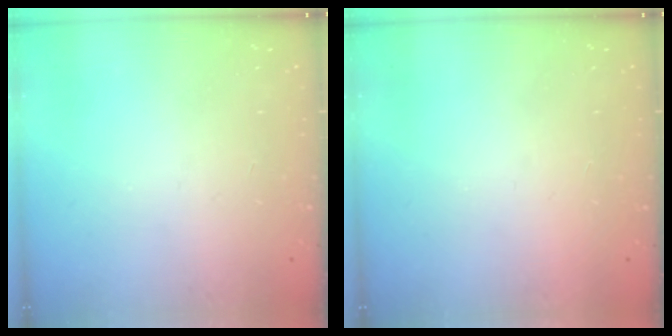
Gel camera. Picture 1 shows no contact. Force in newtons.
{"total": 1.6, "press": 1.5, "slide": 0.1}